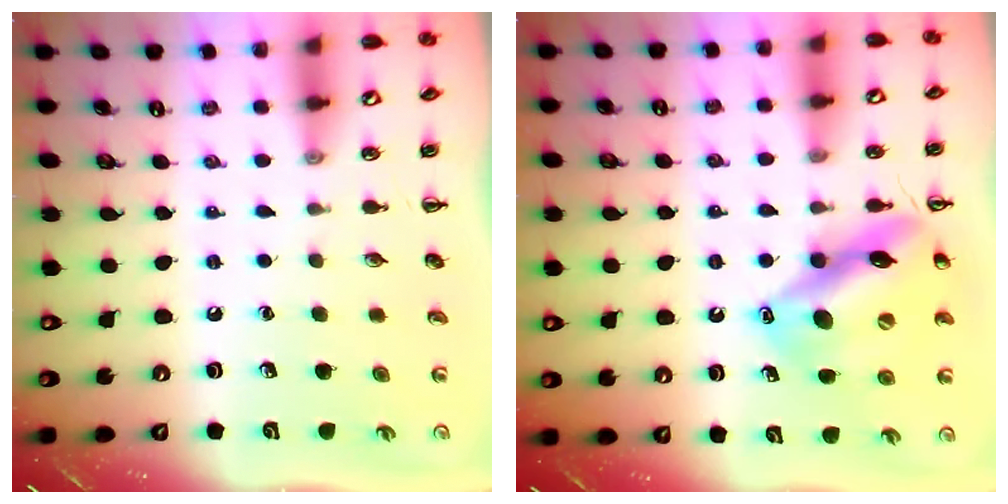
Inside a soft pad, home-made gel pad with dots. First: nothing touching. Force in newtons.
{"total": 15.2, "press": 14.9, "slide": 2.7}